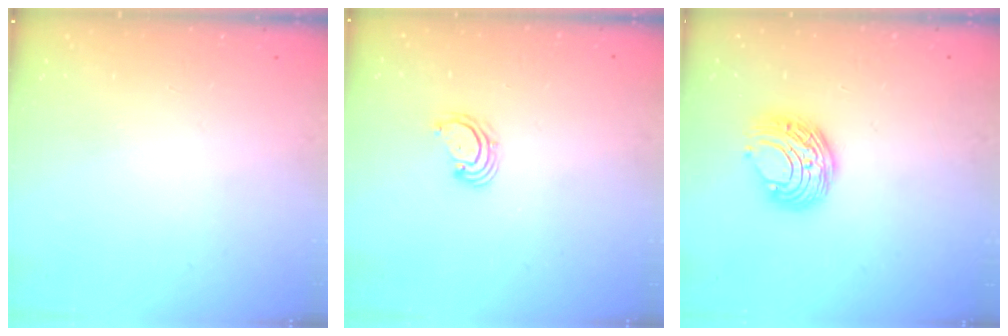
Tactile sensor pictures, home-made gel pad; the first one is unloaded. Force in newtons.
{"total": 2.5, "press": 2.5, "slide": 0.3}
{"total": 8.9, "press": 8.9, "slide": 0.3}